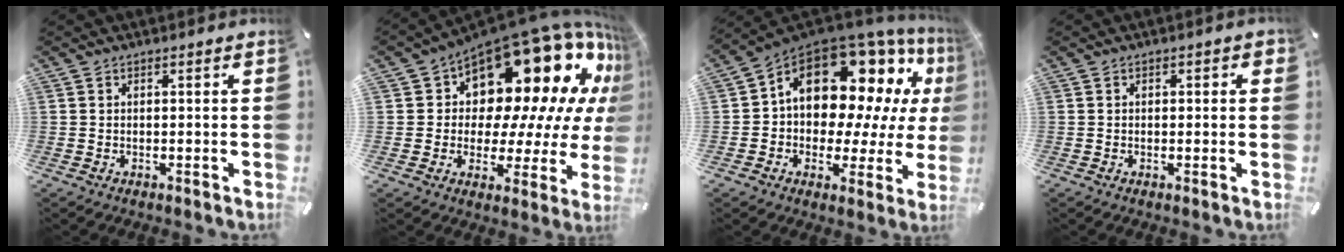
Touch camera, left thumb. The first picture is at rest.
{"total": 22.9, "force": [12.9, 12.3, 14.4], "torque": [-0.210, -0.112, 0.227]}
{"total": 17.4, "force": [7.5, 11.5, 10.6], "torque": [-0.172, -0.064, 0.126]}
{"total": 0.9, "force": [-0.1, 0.6, 0.6], "torque": [-0.003, 0.001, -0.005]}